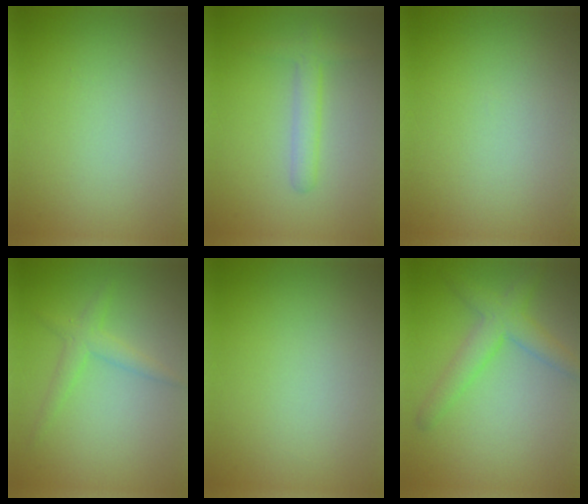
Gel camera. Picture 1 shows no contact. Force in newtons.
{"total": 2.2, "press": 2.2, "slide": 0.1}
{"total": 0.0}
{"total": 2.0, "press": 2.0, "slide": 0.0}
{"total": 0.0}
{"total": 3.6, "press": 3.6, "slide": 0.1}